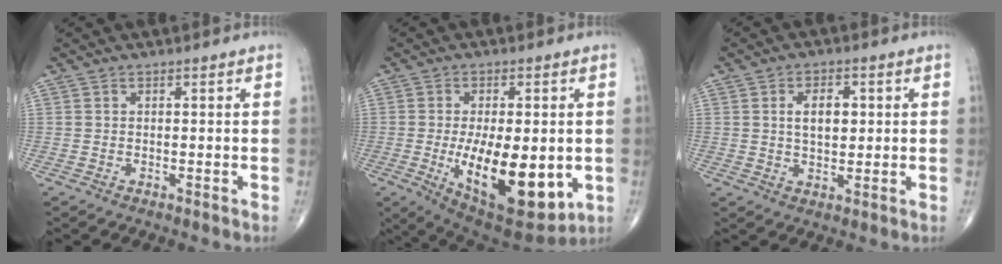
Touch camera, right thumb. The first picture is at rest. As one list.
[{"total": 18.4, "force": [-3.0, 7.9, 16.3], "torque": [-0.250, -0.029, -0.026]}, {"total": 5.9, "force": [1.2, 3.4, 4.6], "torque": [-0.061, -0.002, 0.020]}]